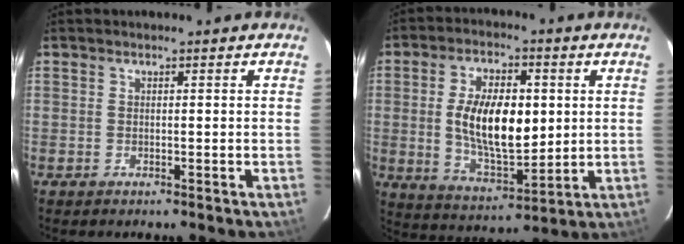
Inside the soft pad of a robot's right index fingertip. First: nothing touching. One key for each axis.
{"total": 14.6, "fx": 1.3, "fy": 7.1, "fz": 12.7, "tx": -0.230, "ty": 0.001, "tz": 0.034}